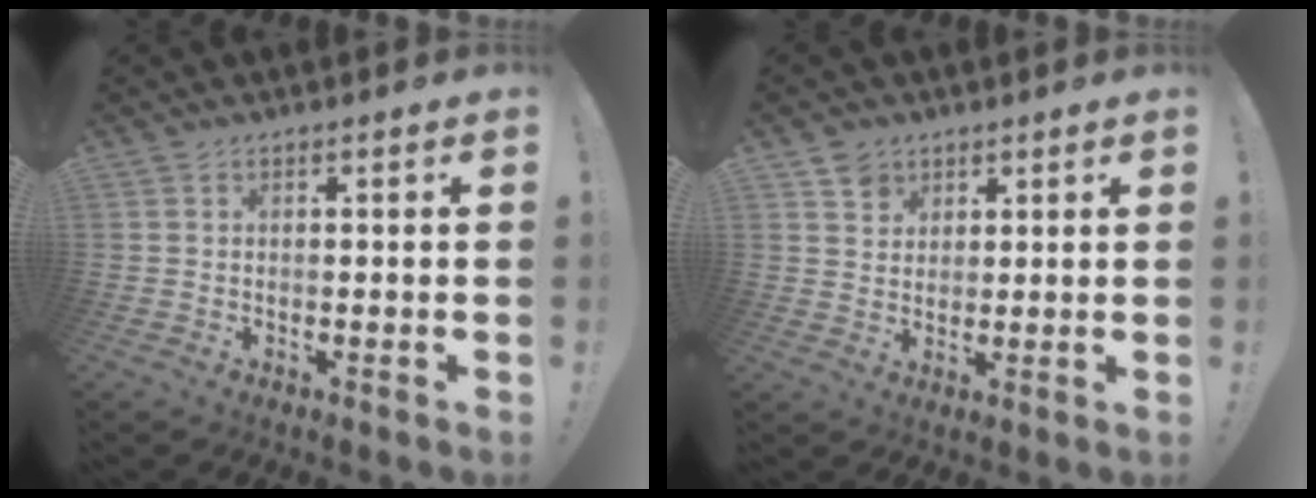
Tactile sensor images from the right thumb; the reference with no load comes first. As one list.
[{"total": 5.4, "force": [3.4, 4.1, 0.6], "torque": [-0.007, -0.019, 0.065]}]